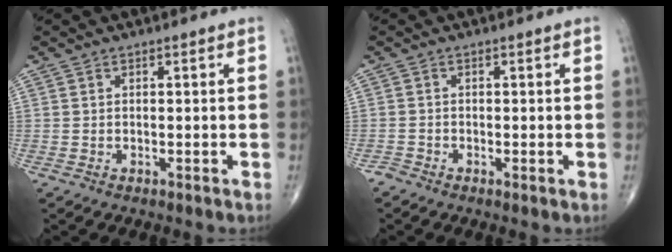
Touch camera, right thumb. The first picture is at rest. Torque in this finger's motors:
{"motor_torque": [0.32, 0.10, -0.12, -0.60, 0.08]}